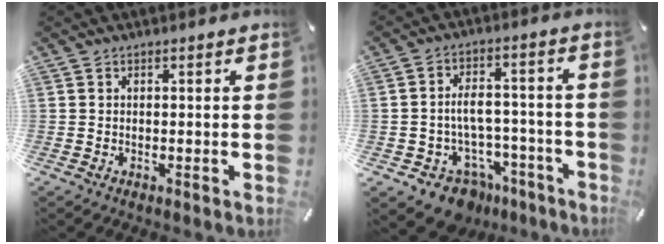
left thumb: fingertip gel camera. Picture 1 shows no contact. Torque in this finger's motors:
{"motor_torque": [1.20, 1.96, 0.50, 0.47, 0.02]}